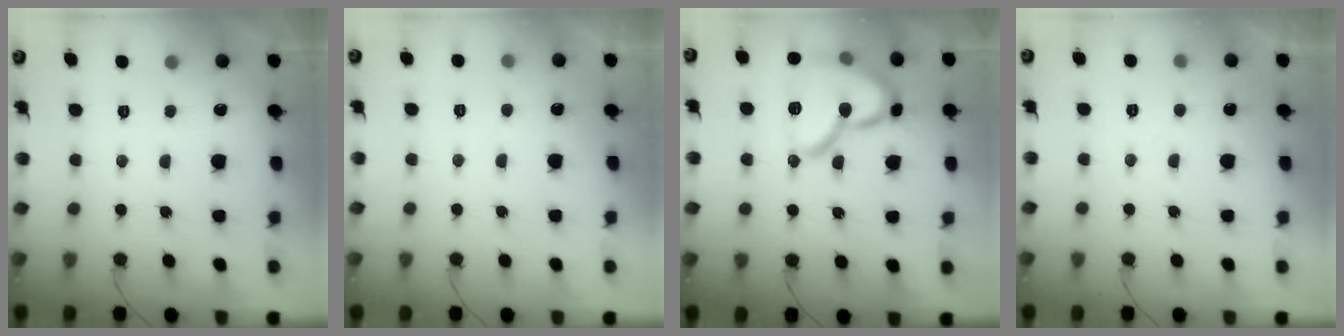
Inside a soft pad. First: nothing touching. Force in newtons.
{"total": 3.3, "press": 3.3, "slide": 0.2}
{"total": 18.4, "press": 18.3, "slide": 2.4}
{"total": 2.6, "press": 2.6, "slide": 0.3}